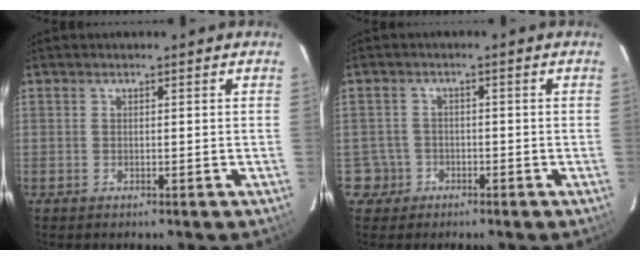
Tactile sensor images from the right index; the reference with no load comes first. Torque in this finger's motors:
{"motor_torque": [-0.70, -0.62, -1.05, -0.21]}